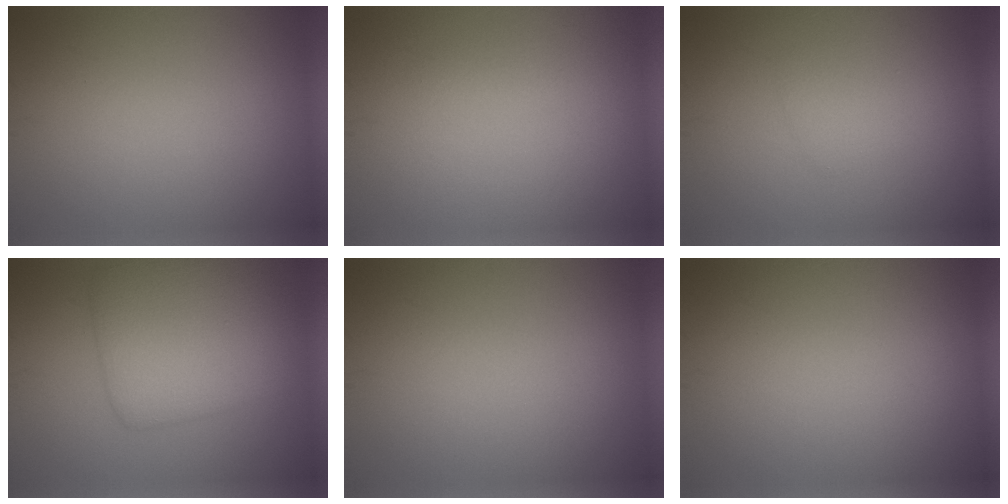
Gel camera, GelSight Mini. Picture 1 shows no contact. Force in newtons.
{"total": 0.6, "press": 0.6, "slide": 0.0}
{"total": 1.5, "press": 1.5, "slide": 0.0}
{"total": 6.8, "press": 6.8, "slide": 0.1}
{"total": 0.0}
{"total": 0.0}